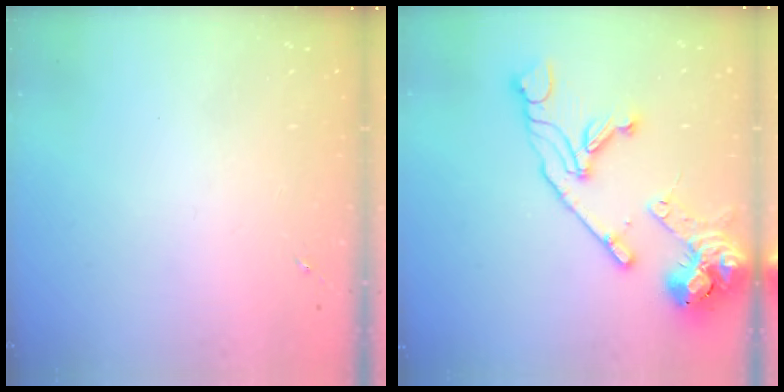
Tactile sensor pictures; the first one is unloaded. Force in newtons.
{"total": 18.4, "press": 18.2, "slide": 2.3}